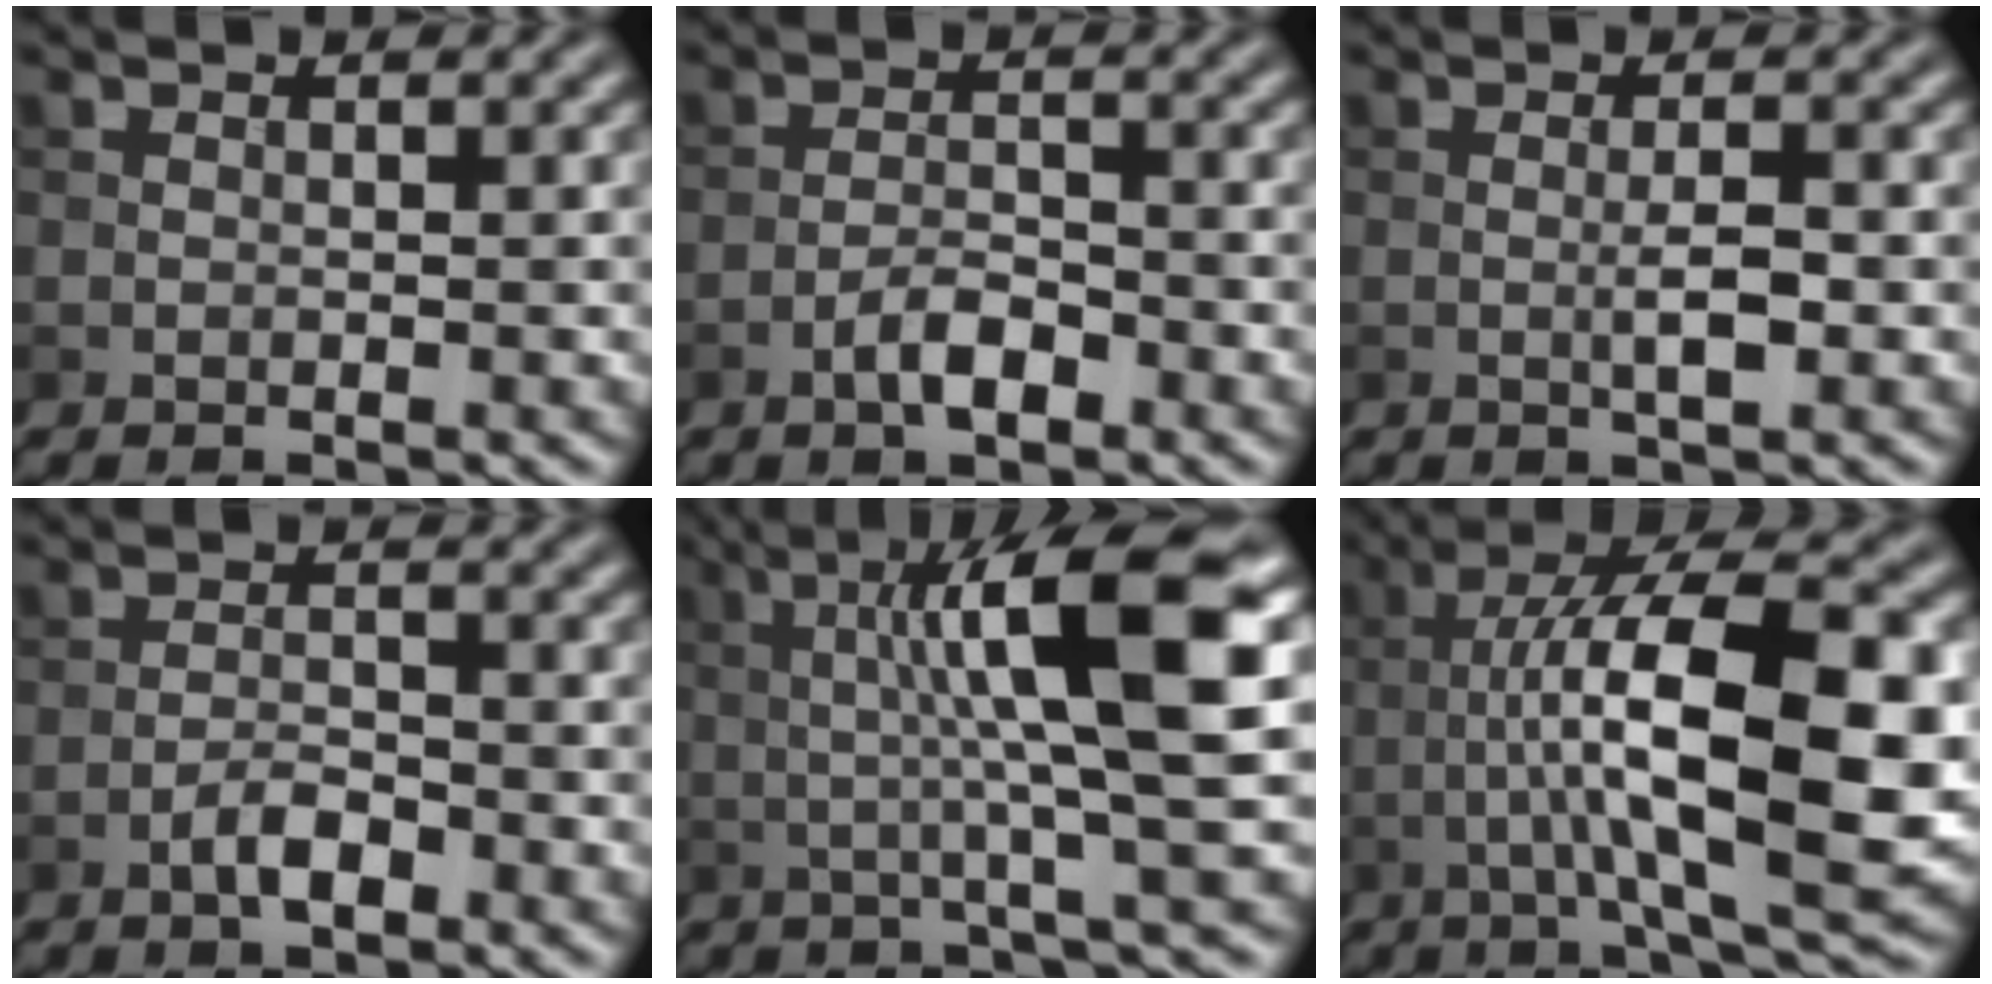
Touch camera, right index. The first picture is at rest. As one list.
[{"total": 2.7, "force": [-1.6, 1.0, 2.0], "torque": [-0.034, 0.006, -0.031]}, {"total": 2.2, "force": [-0.4, 0.3, 2.2], "torque": [-0.040, 0.000, -0.009]}, {"total": 2.4, "force": [-1.4, 0.8, 1.7], "torque": [-0.030, 0.005, -0.028]}, {"total": 10.2, "force": [1.3, 1.3, 10.1], "torque": [-0.144, 0.010, 0.022]}, {"total": 12.7, "force": [-1.4, 3.2, 12.2], "torque": [-0.191, 0.015, -0.025]}]